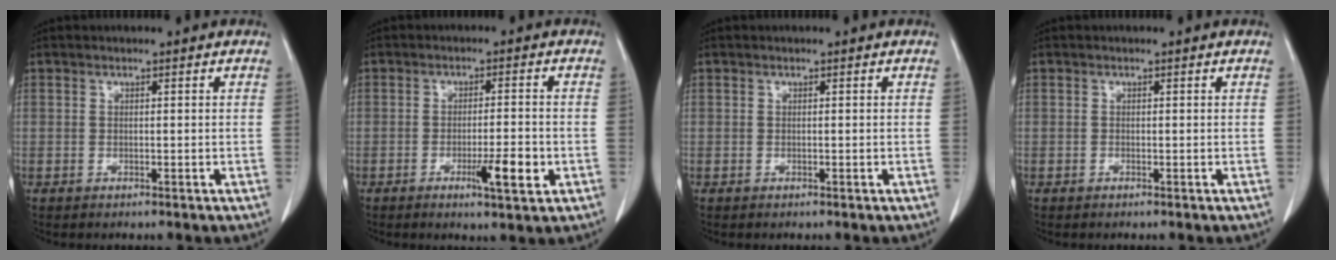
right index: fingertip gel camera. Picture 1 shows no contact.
{"total": 5.9, "force": [-2.2, 0.7, 5.4], "torque": [-0.086, -0.005, -0.031]}
{"total": 0.0}
{"total": 0.0}